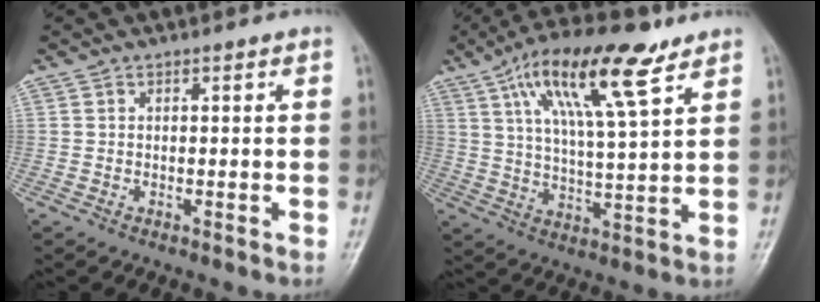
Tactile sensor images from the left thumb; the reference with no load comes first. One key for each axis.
{"total": 16.6, "fx": 8.8, "fy": 4.7, "fz": 13.3, "tx": -0.217, "ty": -0.019, "tz": 0.152}